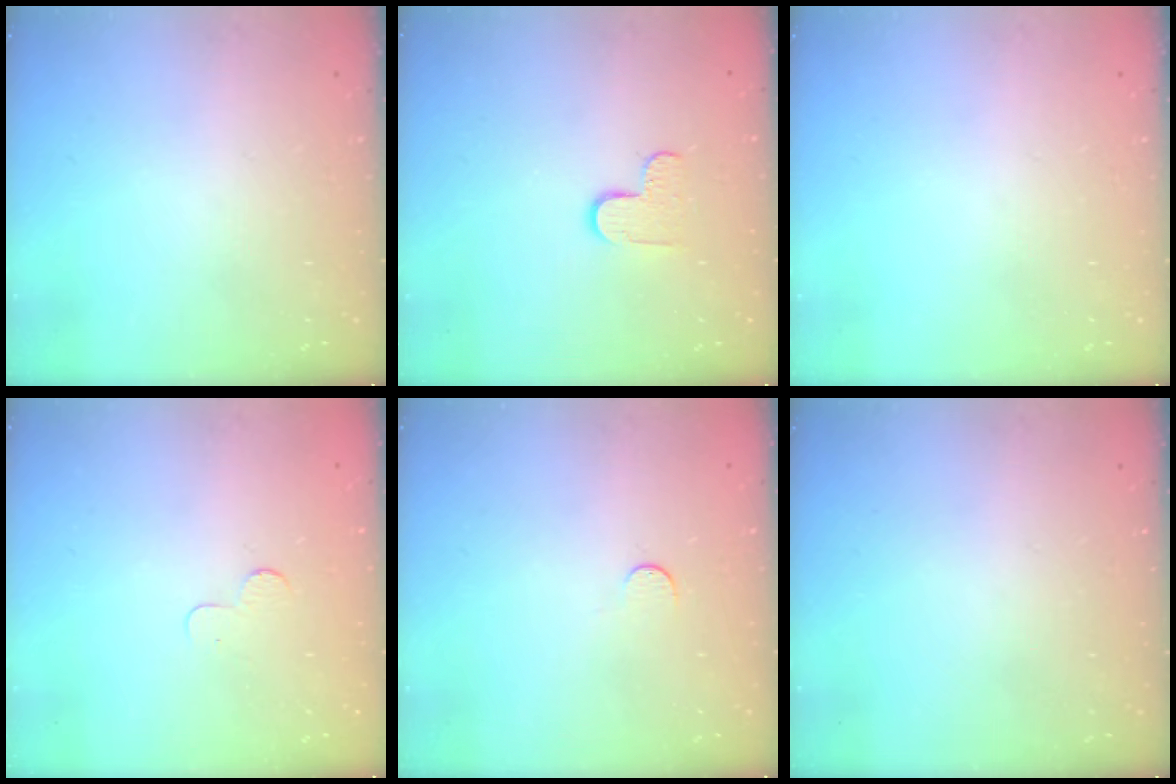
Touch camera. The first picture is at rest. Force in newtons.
{"total": 5.5, "press": 5.5, "slide": 0.5}
{"total": 0.0}
{"total": 2.3, "press": 2.3, "slide": 0.2}
{"total": 3.3, "press": 3.2, "slide": 0.3}
{"total": 0.0}